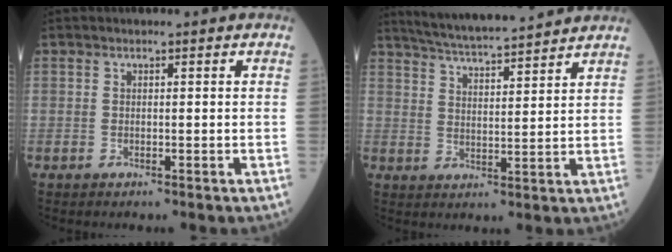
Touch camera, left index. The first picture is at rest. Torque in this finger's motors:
{"motor_torque": [-0.23, -0.64, 0.08, 0.07]}